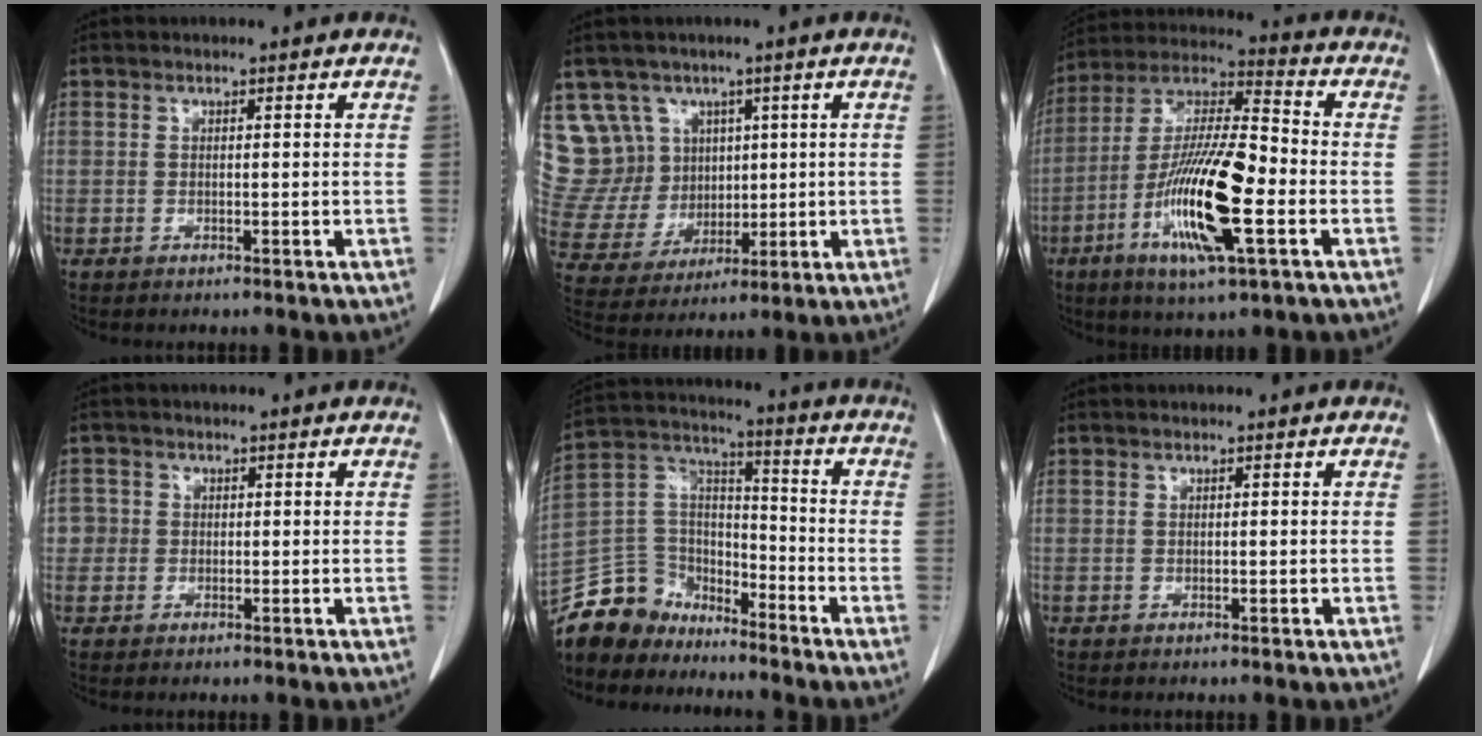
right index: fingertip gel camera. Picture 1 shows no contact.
{"total": 12.4, "force": [5.7, 10.9, 2.2], "torque": [-0.073, 0.061, 0.140]}
{"total": 17.7, "force": [-5.3, 2.8, 16.7], "torque": [-0.328, -0.012, -0.093]}
{"total": 2.3, "force": [-0.1, 2.3, -0.1], "torque": [0.016, 0.009, -0.002]}
{"total": 12.1, "force": [-10.4, 5.9, 1.9], "torque": [-0.050, 0.048, -0.201]}
{"total": 0.0}